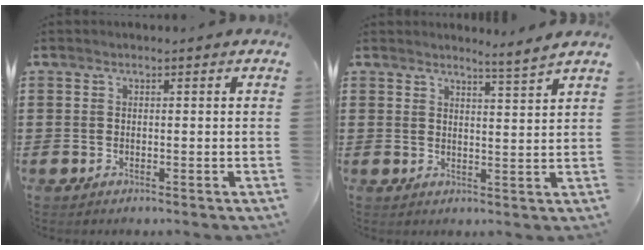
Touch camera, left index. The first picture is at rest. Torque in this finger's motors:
{"motor_torque": [0.07, 0.15, -0.02, 0.00]}